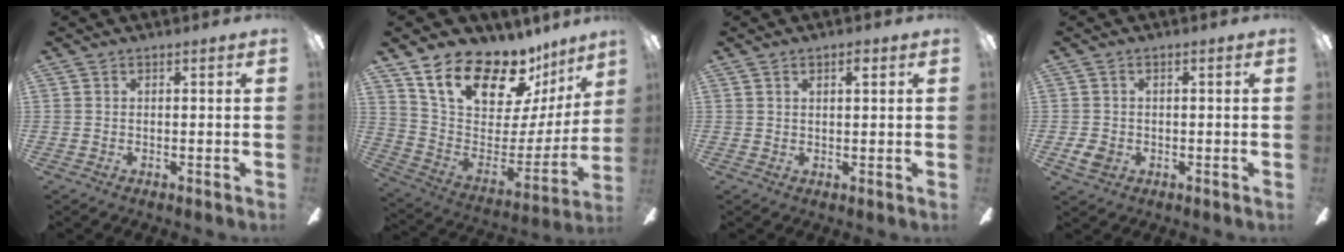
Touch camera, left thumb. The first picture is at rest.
{"total": 21.8, "force": [16.2, 9.8, 10.8], "torque": [-0.175, -0.113, 0.292]}
{"total": 1.9, "force": [1.2, 0.5, 1.4], "torque": [-0.023, -0.001, 0.018]}
{"total": 3.2, "force": [-0.9, 2.4, 2.0], "torque": [-0.045, 0.003, -0.020]}